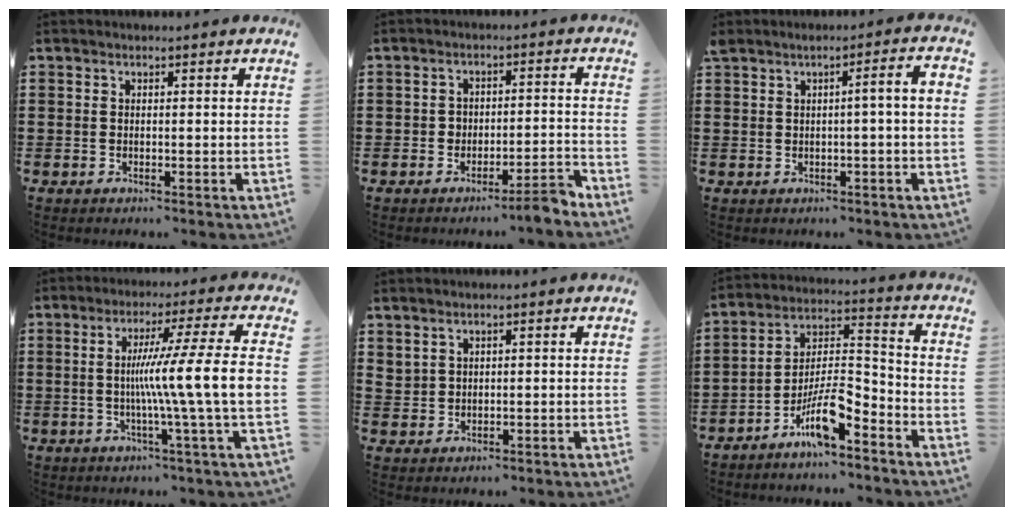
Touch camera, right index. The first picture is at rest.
{"total": 3.9, "force": [-3.6, 0.3, 1.3], "torque": [-0.023, 0.002, -0.072]}
{"total": 2.8, "force": [-0.3, -0.3, 2.8], "torque": [-0.047, -0.003, -0.008]}
{"total": 12.1, "force": [-0.6, -1.1, 12.0], "torque": [-0.213, -0.015, -0.023]}
{"total": 1.6, "force": [1.3, 0.9, 0.2], "torque": [-0.009, 0.002, 0.026]}
{"total": 9.2, "force": [-6.5, 2.2, 6.1], "torque": [-0.129, 0.000, -0.125]}